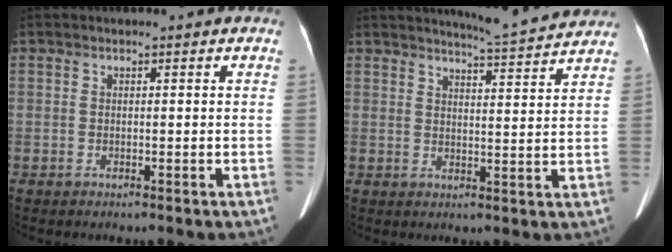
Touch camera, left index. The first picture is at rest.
{"total": 8.1, "force": [7.9, -0.8, 1.7], "torque": [-0.043, -0.005, 0.104]}